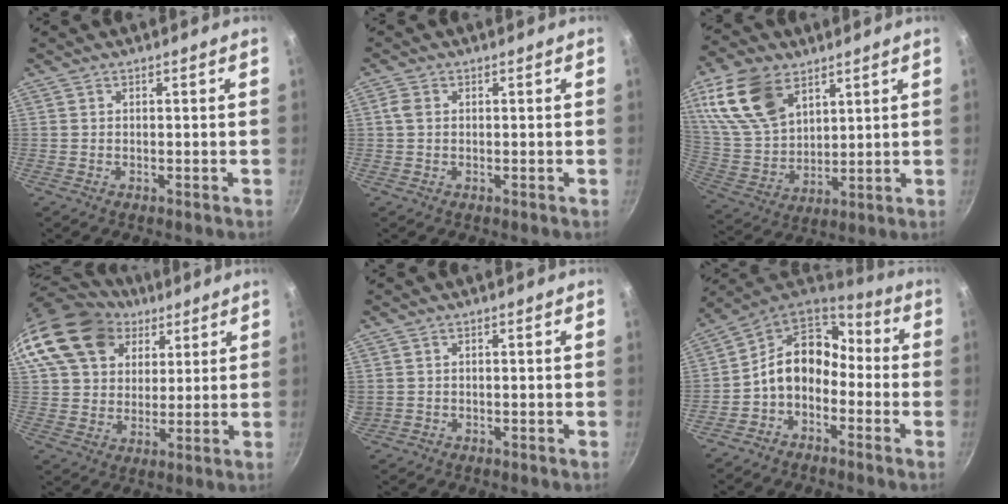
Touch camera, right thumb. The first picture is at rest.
{"total": 1.9, "force": [0.2, 1.4, 1.2], "torque": [-0.025, 0.004, 0.004]}
{"total": 17.3, "force": [8.7, 10.6, 10.6], "torque": [-0.190, -0.029, 0.179]}
{"total": 20.9, "force": [10.5, 15.0, 10.1], "torque": [-0.191, 0.006, 0.190]}
{"total": 0.8, "force": [0.0, 0.8, 0.0], "torque": [-0.001, 0.004, 0.008]}
{"total": 11.7, "force": [-3.0, 8.8, 7.1], "torque": [-0.094, 0.066, -0.077]}